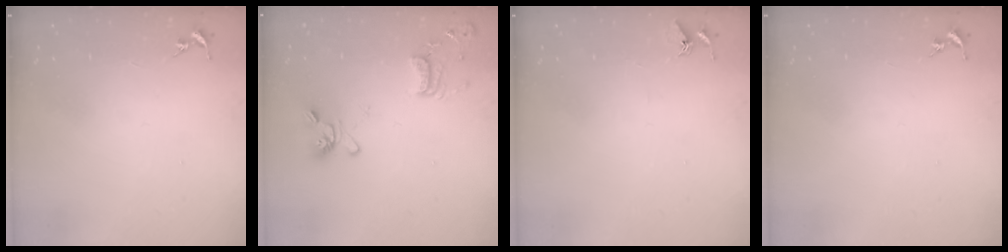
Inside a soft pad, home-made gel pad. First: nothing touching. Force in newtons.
{"total": 14.9, "press": 14.8, "slide": 1.9}
{"total": 5.7, "press": 5.7, "slide": 0.7}
{"total": 0.0}